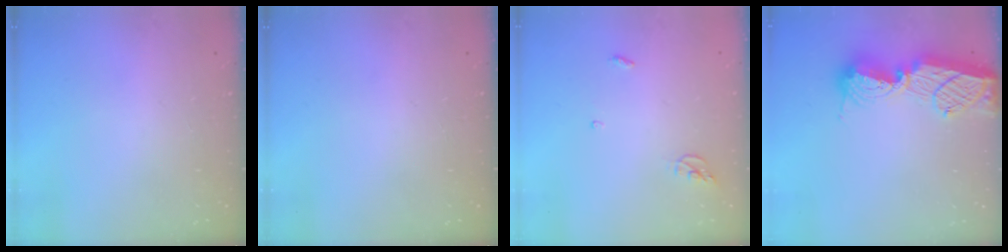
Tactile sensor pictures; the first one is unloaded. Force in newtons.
{"total": 0.0}
{"total": 3.8, "press": 3.7, "slide": 0.2}
{"total": 15.2, "press": 15.1, "slide": 1.3}